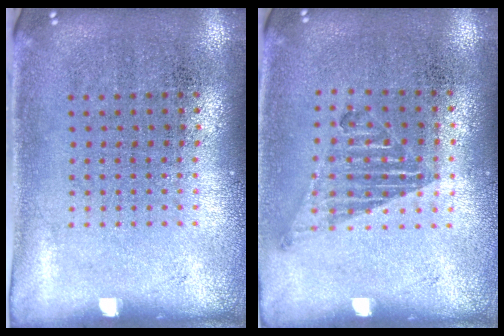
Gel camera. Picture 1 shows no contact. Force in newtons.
{"total": 1.0, "press": 0.9, "slide": 0.4}